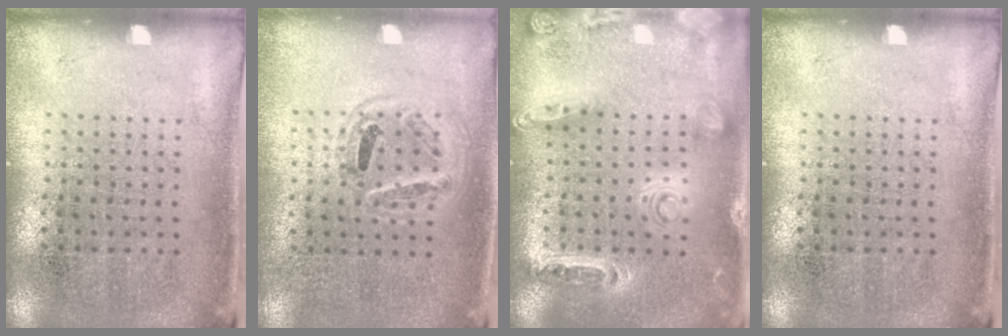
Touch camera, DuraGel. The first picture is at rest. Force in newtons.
{"total": 1.0, "press": 0.9, "slide": 0.3}
{"total": 1.3, "press": 1.3, "slide": 0.3}
{"total": 0.0}